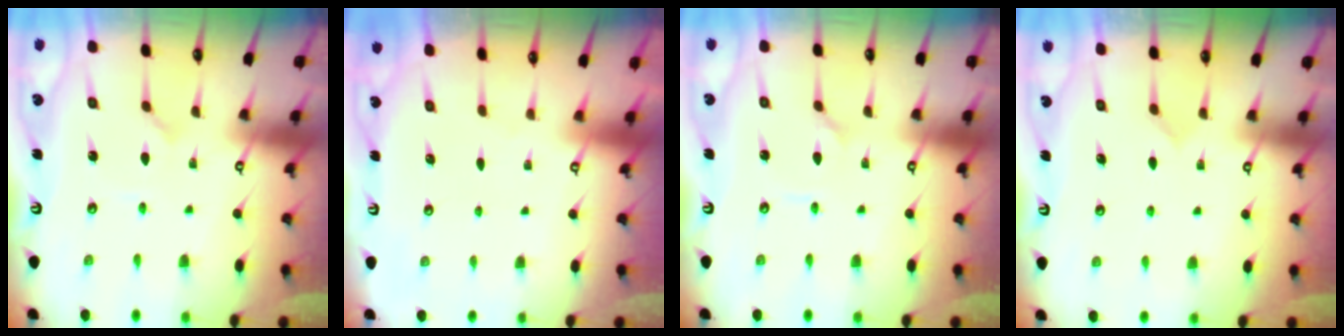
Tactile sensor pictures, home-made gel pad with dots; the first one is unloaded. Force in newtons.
{"total": 0.0}
{"total": 0.7, "press": 0.7, "slide": 0.0}
{"total": 4.7, "press": 4.7, "slide": 0.5}